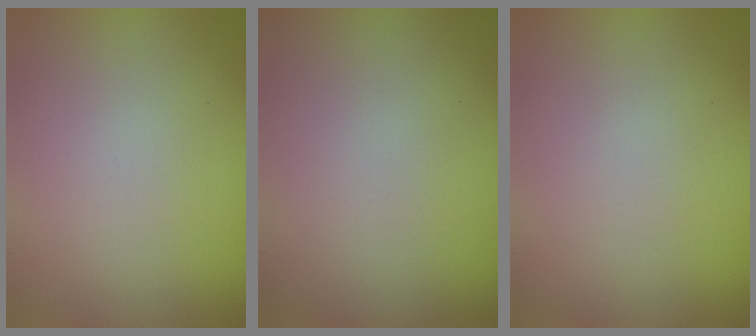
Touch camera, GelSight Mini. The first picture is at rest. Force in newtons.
{"total": 0.0}
{"total": 0.0}